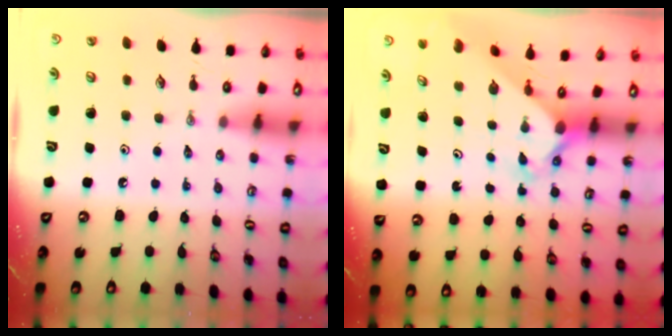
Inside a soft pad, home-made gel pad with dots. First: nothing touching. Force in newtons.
{"total": 2.6, "press": 2.6, "slide": 0.2}